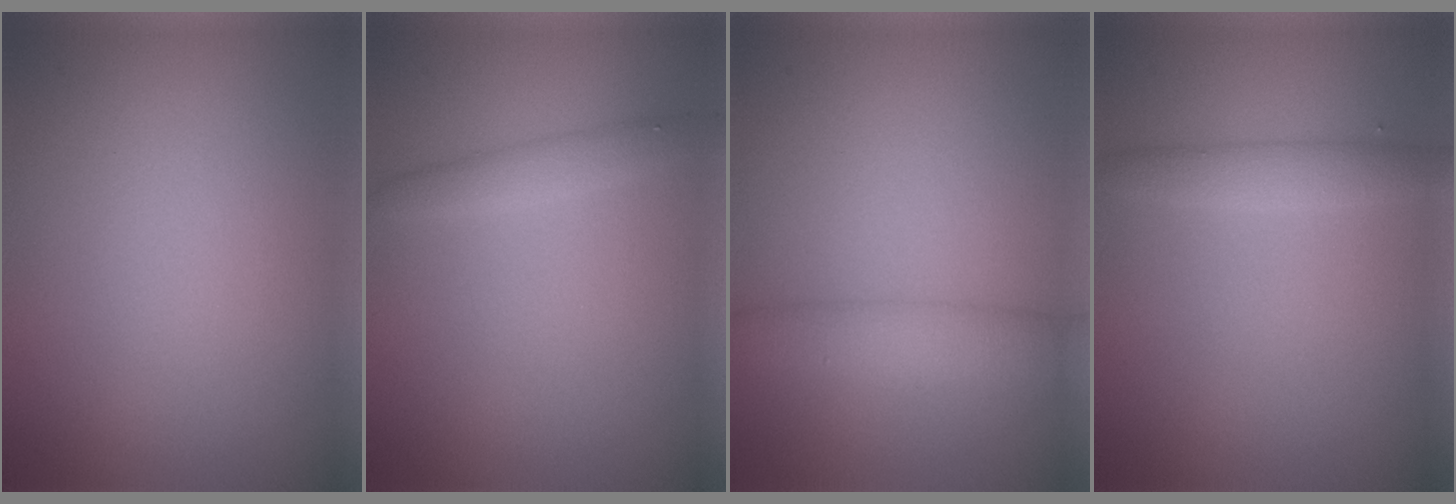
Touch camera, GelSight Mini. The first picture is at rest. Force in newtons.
{"total": 1.6, "press": 1.6, "slide": 0.1}
{"total": 2.9, "press": 2.9, "slide": 0.1}
{"total": 2.0, "press": 2.0, "slide": 0.2}